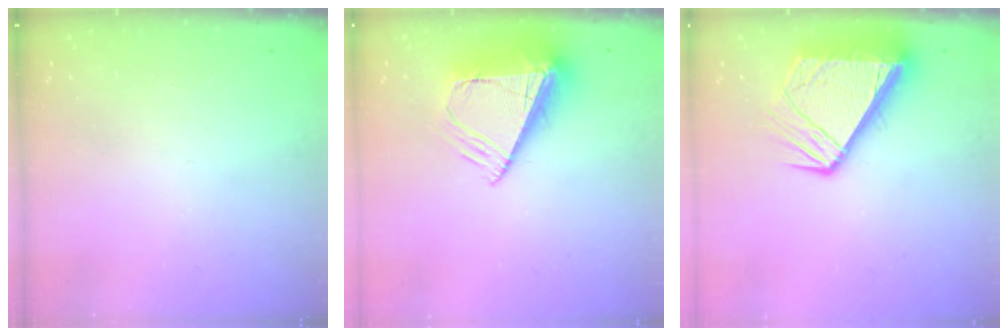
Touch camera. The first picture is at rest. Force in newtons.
{"total": 11.8, "press": 11.7, "slide": 1.5}
{"total": 12.6, "press": 12.6, "slide": 1.5}